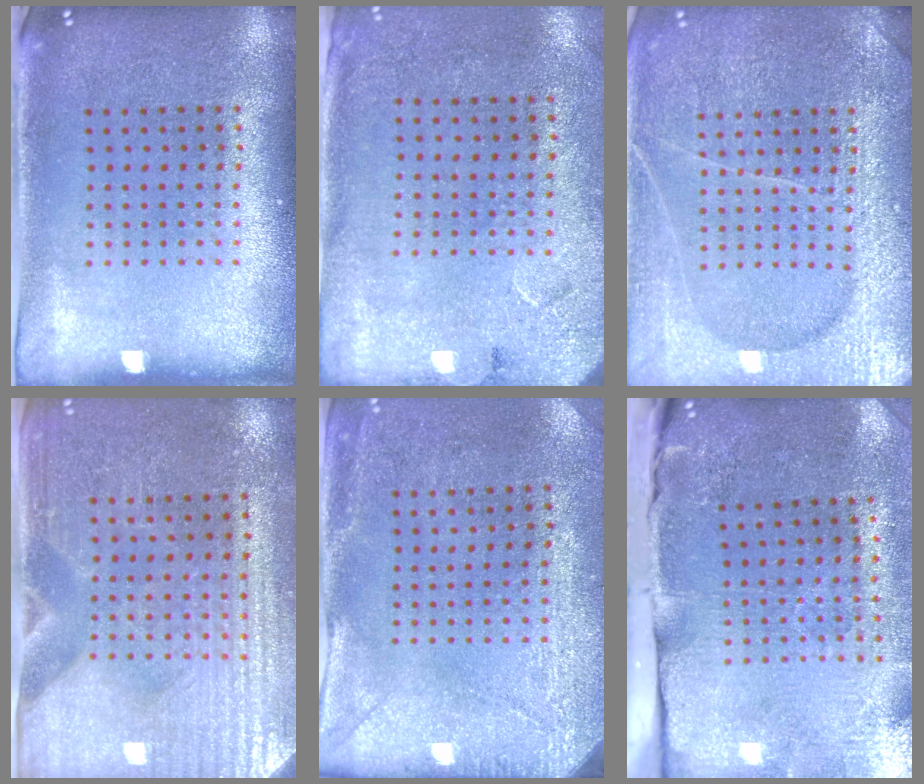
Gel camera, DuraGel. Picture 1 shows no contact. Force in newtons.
{"total": 2.7, "press": 2.2, "slide": 1.6}
{"total": 6.6, "press": 6.5, "slide": 0.8}
{"total": 3.6, "press": 3.3, "slide": 1.3}
{"total": 2.9, "press": 2.5, "slide": 1.5}
{"total": 4.9, "press": 3.9, "slide": 2.9}